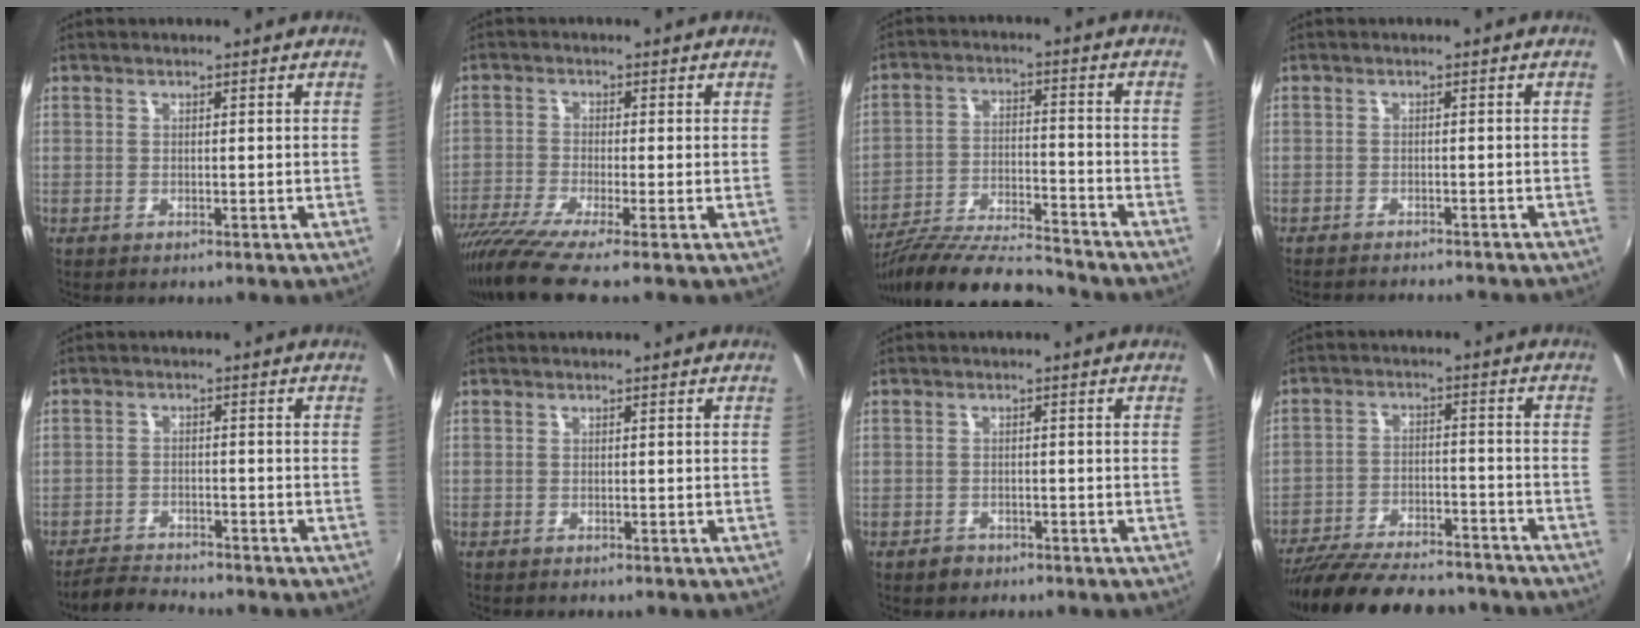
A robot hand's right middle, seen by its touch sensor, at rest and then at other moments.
{"total": 8.6, "force": [-7.0, -0.9, 4.9], "torque": [-0.115, -0.039, -0.130]}
{"total": 16.2, "force": [-14.6, 2.0, 6.7], "torque": [-0.140, -0.029, -0.255]}
{"total": 7.3, "force": [-6.7, 0.9, 2.7], "torque": [-0.063, -0.013, -0.095]}
{"total": 5.2, "force": [-5.1, 0.9, 0.8], "torque": [-0.040, -0.006, -0.091]}
{"total": 0.0}
{"total": 2.2, "force": [-1.6, 1.5, 0.5], "torque": [-0.013, -0.001, -0.023]}
{"total": 21.1, "force": [-18.3, 5.8, 8.8], "torque": [-0.179, -0.022, -0.265]}